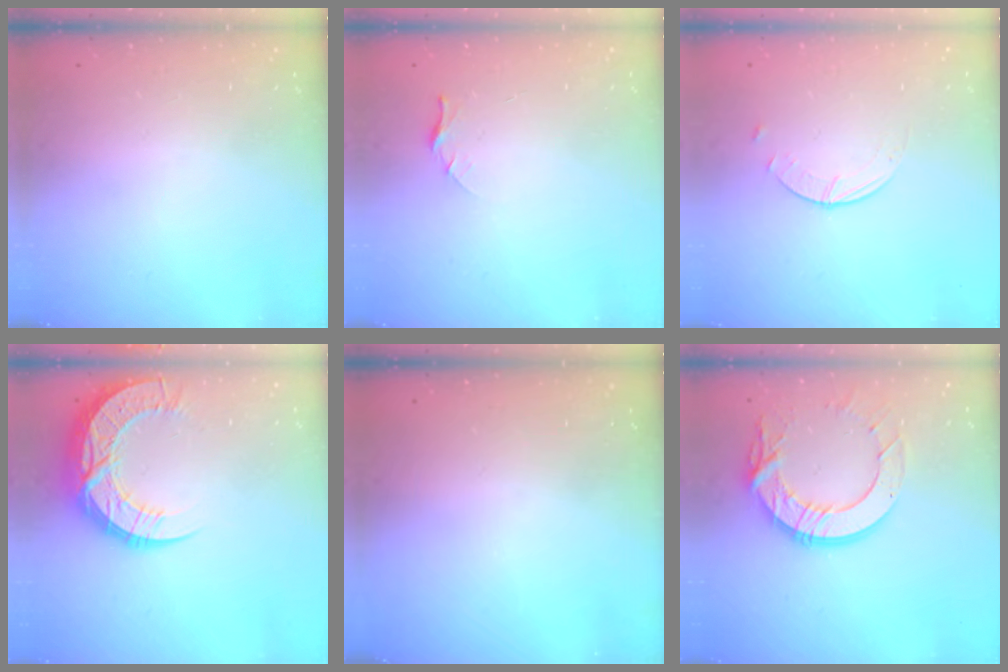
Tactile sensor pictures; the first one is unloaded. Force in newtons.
{"total": 4.5, "press": 4.4, "slide": 0.4}
{"total": 0.9, "press": 0.9, "slide": 0.2}
{"total": 16.5, "press": 16.5, "slide": 1.2}
{"total": 0.0}
{"total": 14.5, "press": 14.5, "slide": 1.3}